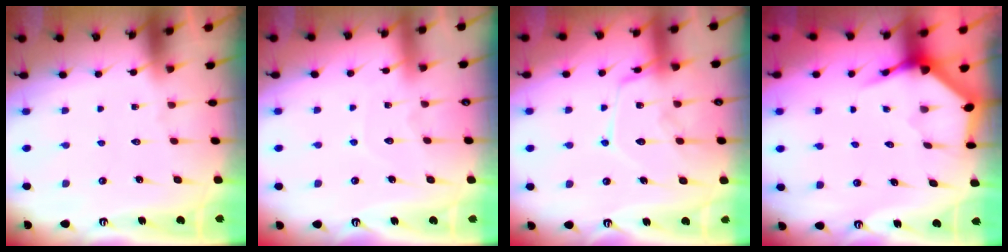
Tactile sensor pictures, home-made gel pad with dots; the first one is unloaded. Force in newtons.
{"total": 5.4, "press": 5.4, "slide": 0.5}
{"total": 14.8, "press": 14.8, "slide": 1.3}
{"total": 4.0, "press": 3.9, "slide": 0.5}